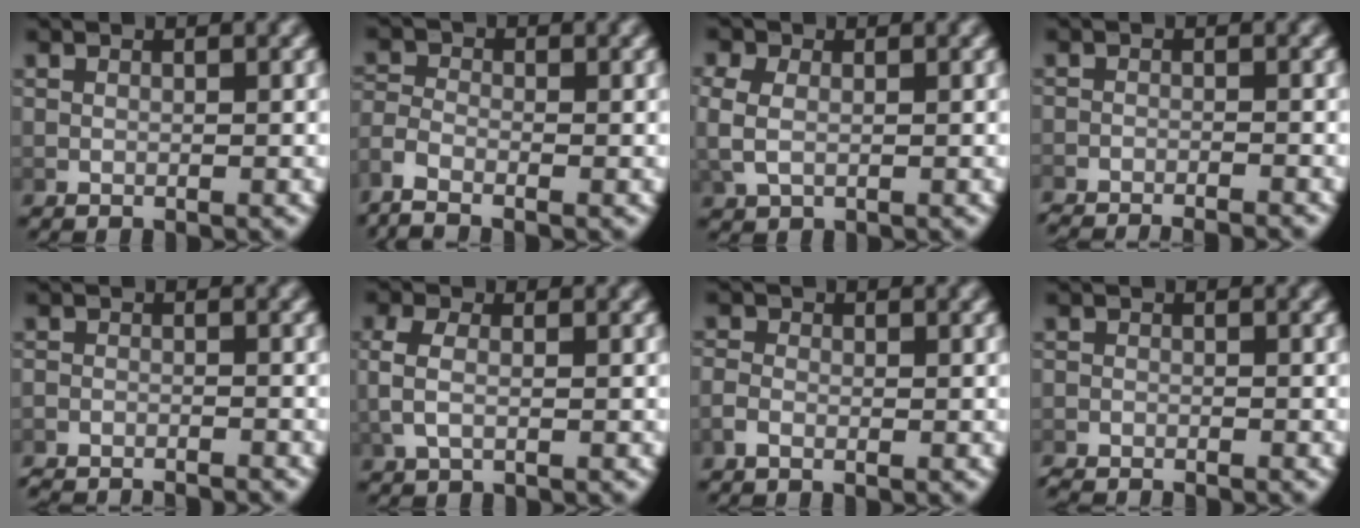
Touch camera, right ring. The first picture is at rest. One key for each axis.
{"total": 2.5, "fx": -1.7, "fy": 1.2, "fz": 1.4, "tx": -0.040, "ty": -0.012, "tz": -0.027}
{"total": 2.8, "fx": 0.5, "fy": 2.2, "fz": 1.8, "tx": -0.051, "ty": -0.006, "tz": 0.017}
{"total": 5.3, "fx": -5.1, "fy": 1.0, "fz": 0.7, "tx": 0.001, "ty": -0.007, "tz": -0.083}
{"total": 4.1, "fx": -4.0, "fy": 0.7, "fz": 0.3, "tx": -0.001, "ty": -0.013, "tz": -0.064}
{"total": 2.5, "fx": 0.1, "fy": 1.3, "fz": 2.1, "tx": -0.057, "ty": -0.005, "tz": 0.008}
{"total": 1.2, "fx": -0.7, "fy": 0.7, "fz": 0.6, "tx": -0.015, "ty": -0.004, "tz": -0.016}
{"total": 2.0, "fx": -2.0, "fy": 0.4, "fz": 0.1, "tx": -0.003, "ty": -0.010, "tz": -0.032}